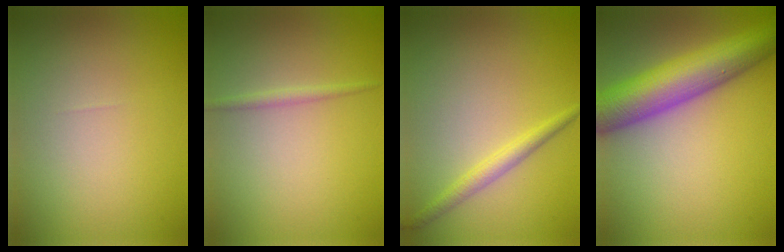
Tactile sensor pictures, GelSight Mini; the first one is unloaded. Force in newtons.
{"total": 1.0, "press": 1.0, "slide": 0.1}
{"total": 1.9, "press": 1.9, "slide": 0.1}
{"total": 9.3, "press": 9.3, "slide": 0.3}